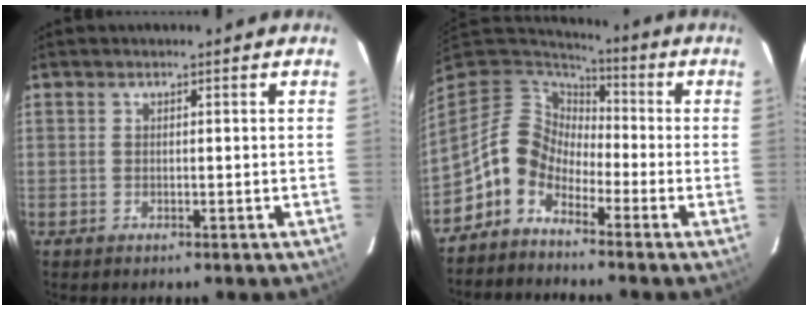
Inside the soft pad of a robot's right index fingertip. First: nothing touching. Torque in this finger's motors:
{"motor_torque": [0.85, -0.83, 0.36, 0.03]}